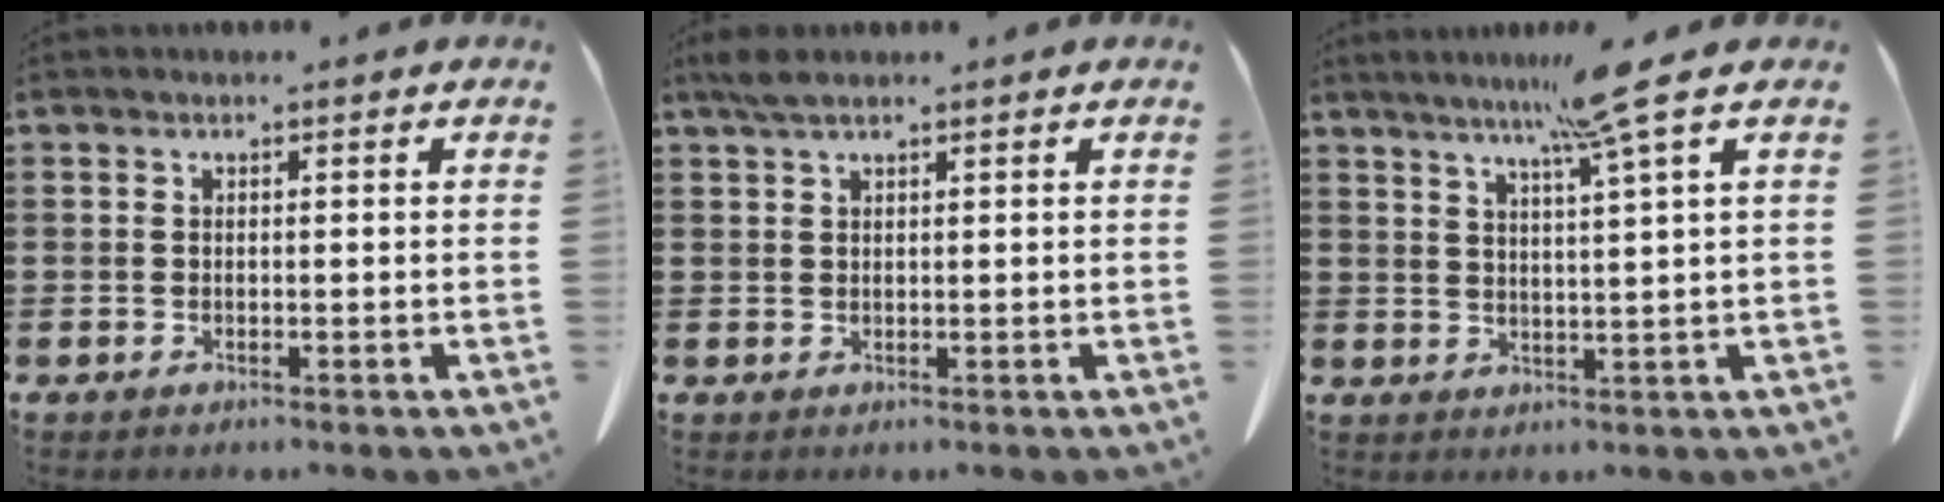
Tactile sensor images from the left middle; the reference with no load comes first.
{"total": 2.3, "force": [1.7, 0.4, 1.5], "torque": [-0.033, 0.002, 0.032]}
{"total": 7.6, "force": [5.3, -1.1, 5.3], "torque": [-0.108, -0.010, 0.089]}